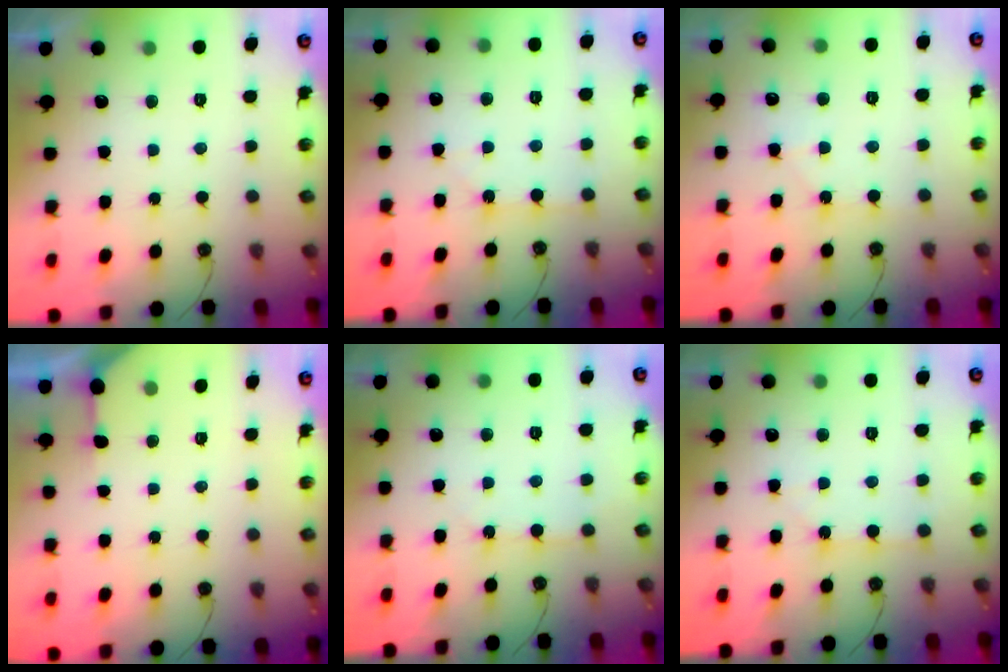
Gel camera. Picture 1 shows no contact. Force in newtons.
{"total": 2.6, "press": 2.6, "slide": 0.3}
{"total": 5.1, "press": 5.1, "slide": 0.7}
{"total": 2.0, "press": 2.0, "slide": 0.2}
{"total": 3.6, "press": 3.6, "slide": 0.3}
{"total": 2.6, "press": 2.6, "slide": 0.3}